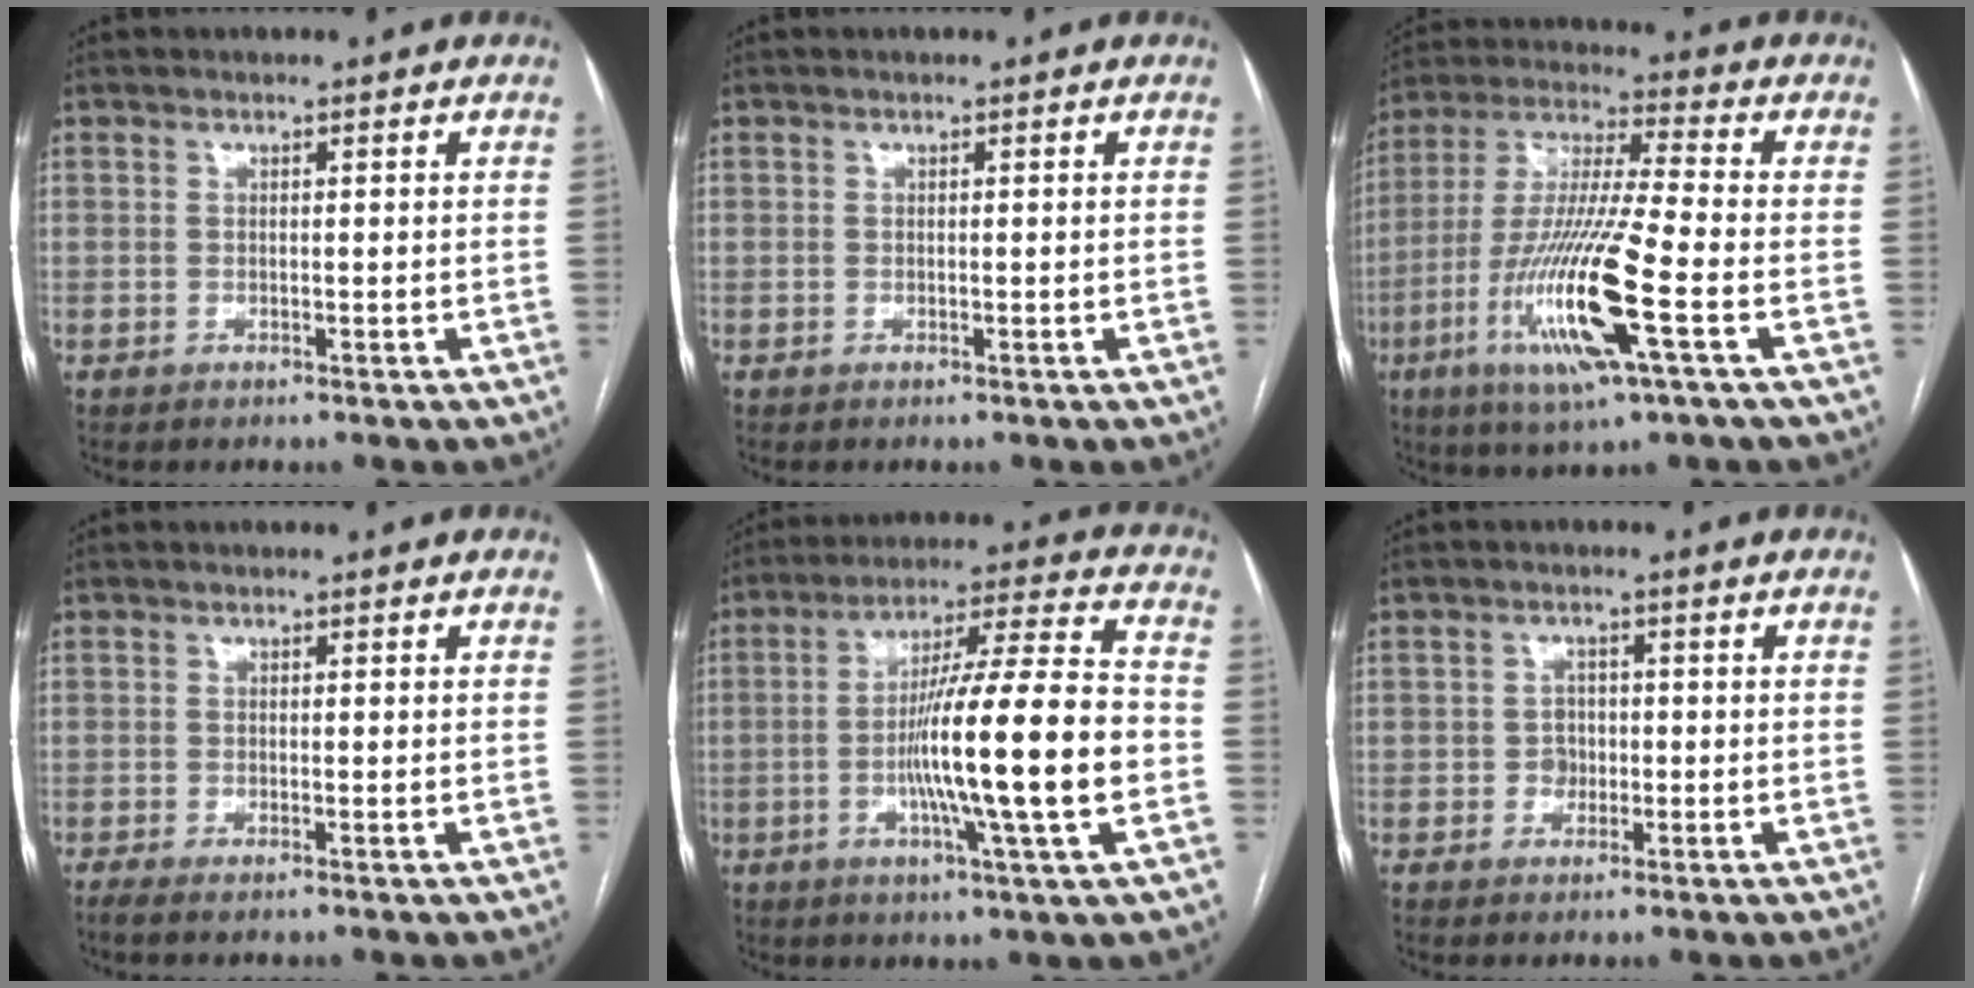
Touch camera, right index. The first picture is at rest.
{"total": 0.0}
{"total": 17.6, "force": [-5.8, 0.6, 16.6], "torque": [-0.344, -0.021, -0.110]}
{"total": 1.2, "force": [-0.9, -0.1, 0.7], "torque": [-0.016, -0.003, -0.020]}
{"total": 17.9, "force": [-3.2, -0.3, 17.6], "torque": [-0.296, -0.001, -0.060]}
{"total": 2.2, "force": [-0.5, 2.0, 1.0], "torque": [-0.009, 0.006, -0.007]}